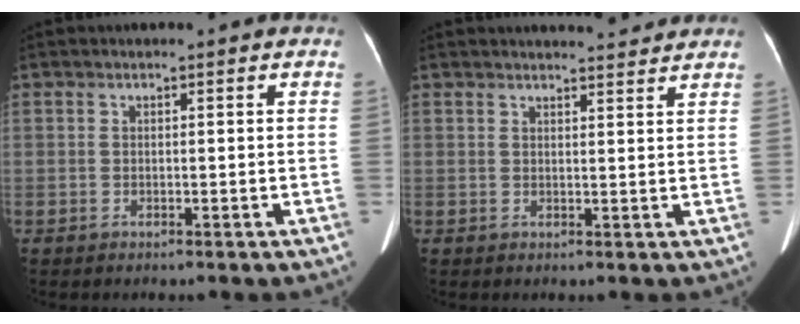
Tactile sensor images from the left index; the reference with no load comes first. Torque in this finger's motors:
{"motor_torque": [0.44, -0.99, -0.01, 0.02]}